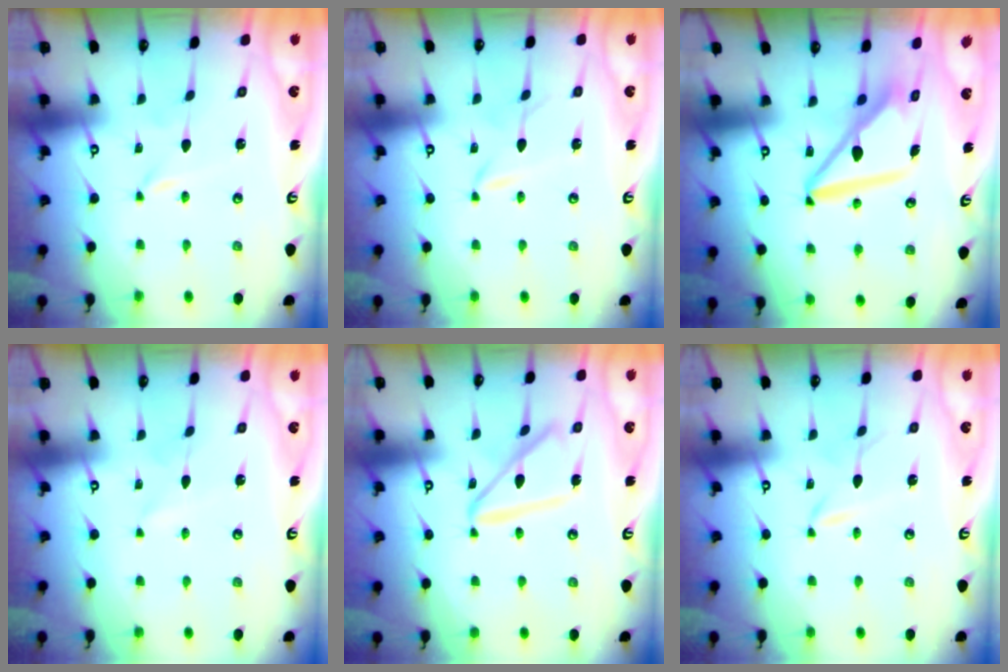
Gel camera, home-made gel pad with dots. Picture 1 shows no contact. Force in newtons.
{"total": 1.9, "press": 1.9, "slide": 0.3}
{"total": 9.9, "press": 9.8, "slide": 1.3}
{"total": 1.5, "press": 1.5, "slide": 0.1}
{"total": 14.2, "press": 14.1, "slide": 1.4}
{"total": 1.9, "press": 1.9, "slide": 0.3}